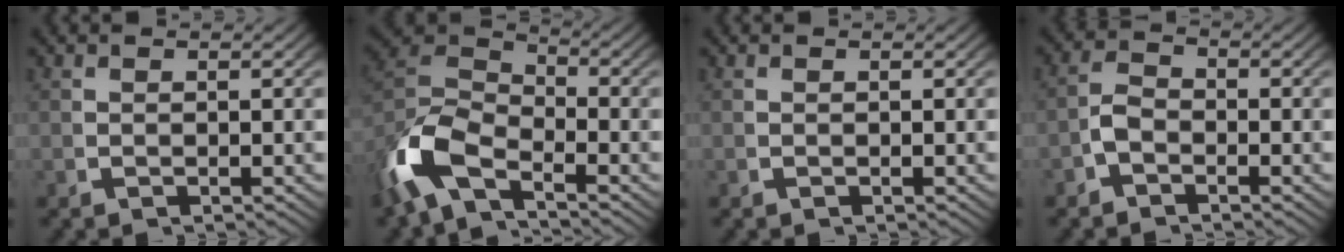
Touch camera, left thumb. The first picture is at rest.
{"total": 8.8, "force": [-2.2, 6.0, 6.0], "torque": [-0.137, -0.009, -0.045]}
{"total": 0.0}
{"total": 2.3, "force": [-1.4, 1.6, 1.0], "torque": [-0.020, -0.003, -0.029]}